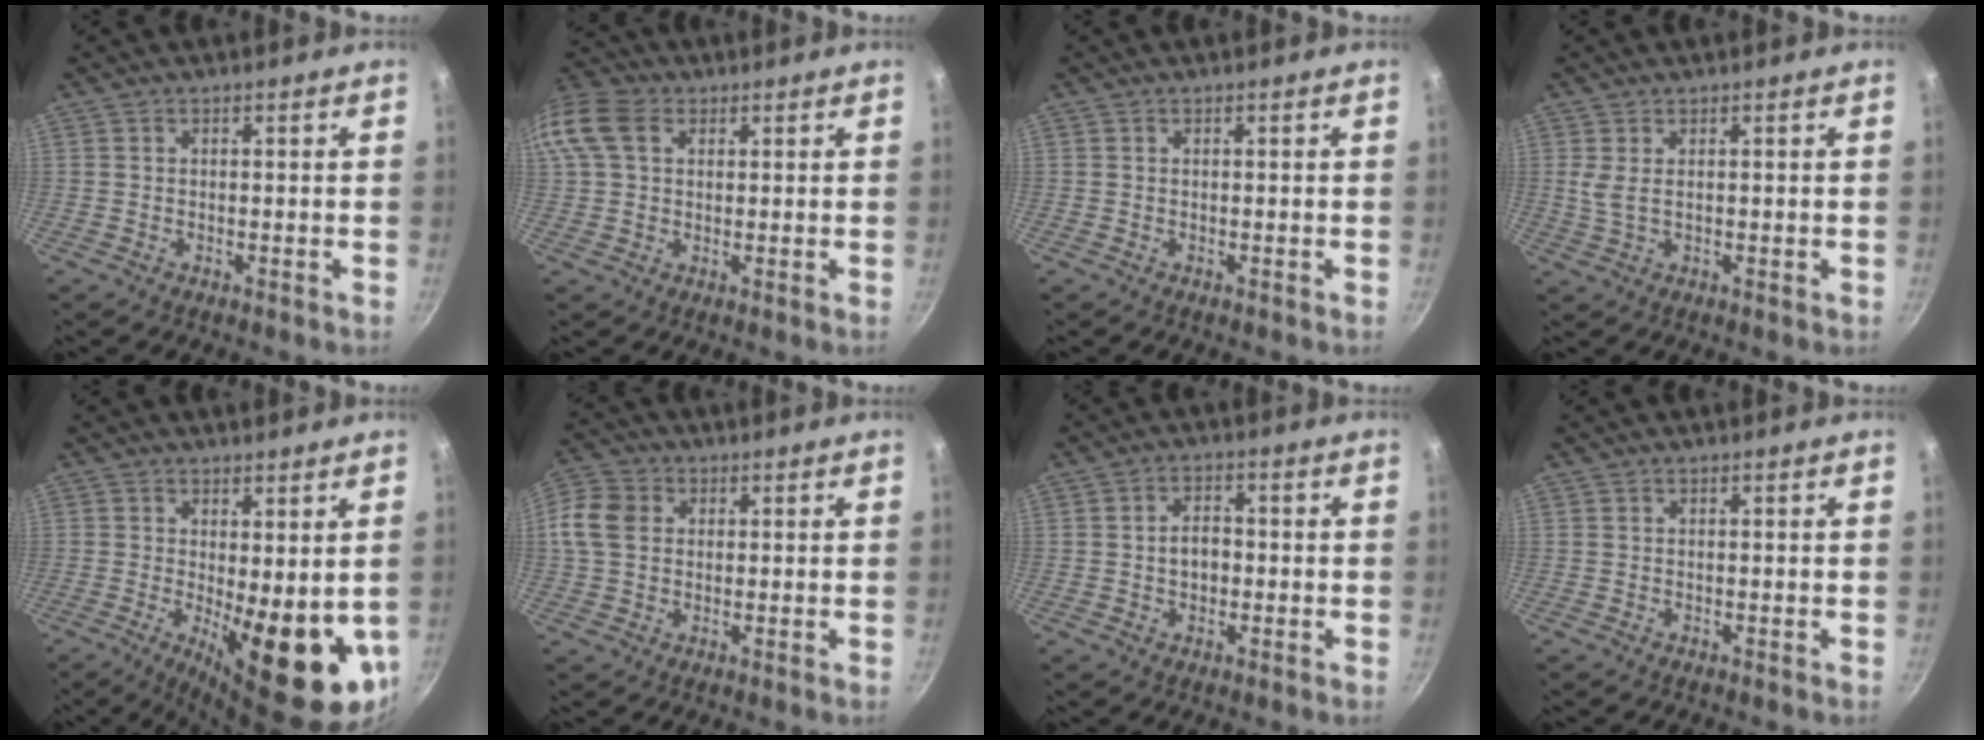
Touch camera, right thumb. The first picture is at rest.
{"total": 13.1, "force": [3.9, 9.6, 8.0], "torque": [-0.174, 0.026, 0.063]}
{"total": 0.0}
{"total": 2.7, "force": [0.7, 1.0, 2.4], "torque": [-0.049, -0.003, 0.017]}
{"total": 14.8, "force": [-1.5, 5.3, 13.7], "torque": [-0.158, -0.025, -0.005]}
{"total": 14.3, "force": [2.4, 11.7, 8.0], "torque": [-0.187, 0.028, 0.034]}
{"total": 4.5, "force": [-0.4, 3.2, 3.1], "torque": [-0.032, 0.014, -0.007]}
{"total": 0.0}